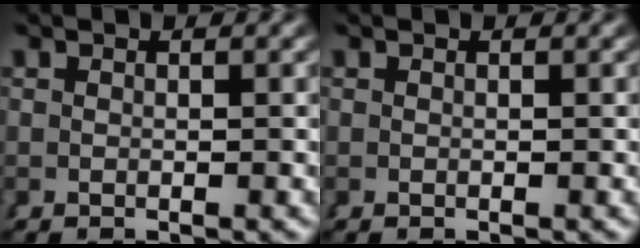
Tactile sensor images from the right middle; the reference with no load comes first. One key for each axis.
{"total": 0.0}